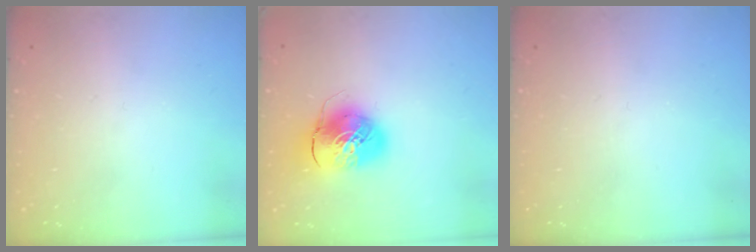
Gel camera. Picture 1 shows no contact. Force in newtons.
{"total": 10.5, "press": 10.4, "slide": 1.8}
{"total": 0.0}